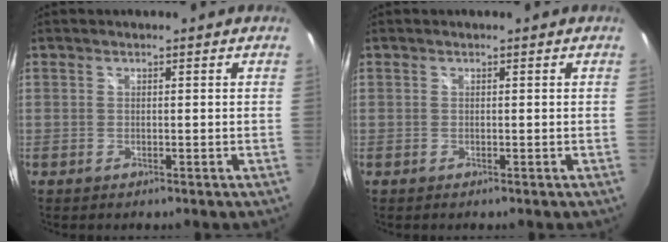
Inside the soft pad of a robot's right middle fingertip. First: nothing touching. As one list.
[{"total": 0.0}]